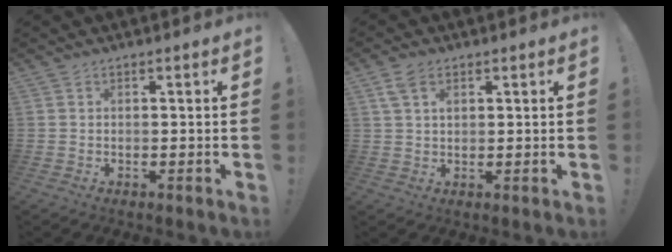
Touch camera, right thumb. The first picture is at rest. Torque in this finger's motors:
{"motor_torque": [0.24, 1.27, 0.71, 0.06, -0.01]}